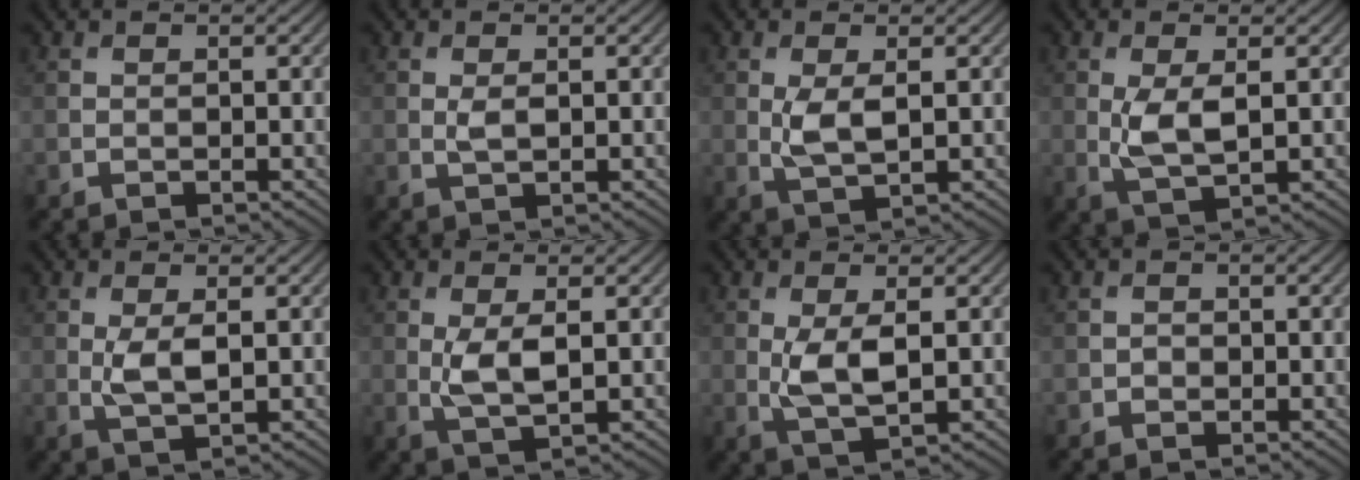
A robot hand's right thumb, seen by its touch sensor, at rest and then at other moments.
{"total": 1.5, "force": [0.2, 0.6, 1.4], "torque": [-0.035, -0.002, 0.005]}
{"total": 3.8, "force": [0.3, 1.5, 3.5], "torque": [-0.082, -0.004, 0.011]}
{"total": 4.5, "force": [0.3, 1.7, 4.2], "torque": [-0.097, -0.004, 0.009]}
{"total": 3.5, "force": [0.2, 1.3, 3.3], "torque": [-0.074, -0.004, 0.008]}
{"total": 4.3, "force": [0.2, 1.6, 4.0], "torque": [-0.092, -0.004, 0.007]}
{"total": 4.9, "force": [0.1, 1.8, 4.5], "torque": [-0.103, -0.006, 0.006]}
{"total": 0.8, "force": [-0.3, 0.7, 0.3], "torque": [-0.003, -0.003, -0.008]}